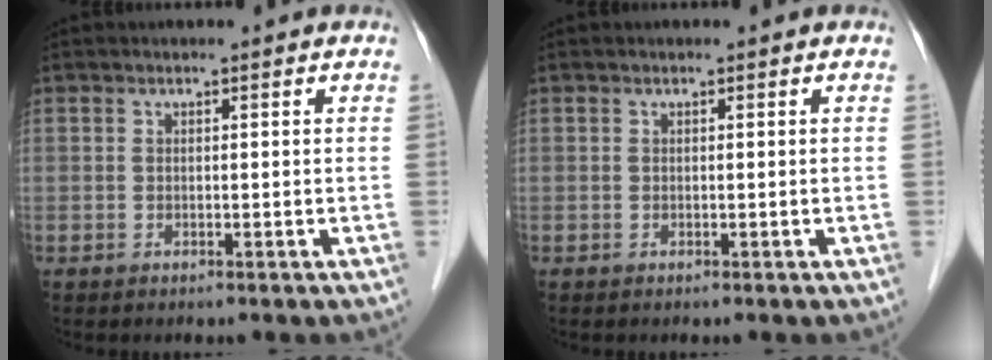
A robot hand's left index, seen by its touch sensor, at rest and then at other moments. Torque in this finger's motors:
{"motor_torque": [0.00, 0.00, 0.01, 0.00]}